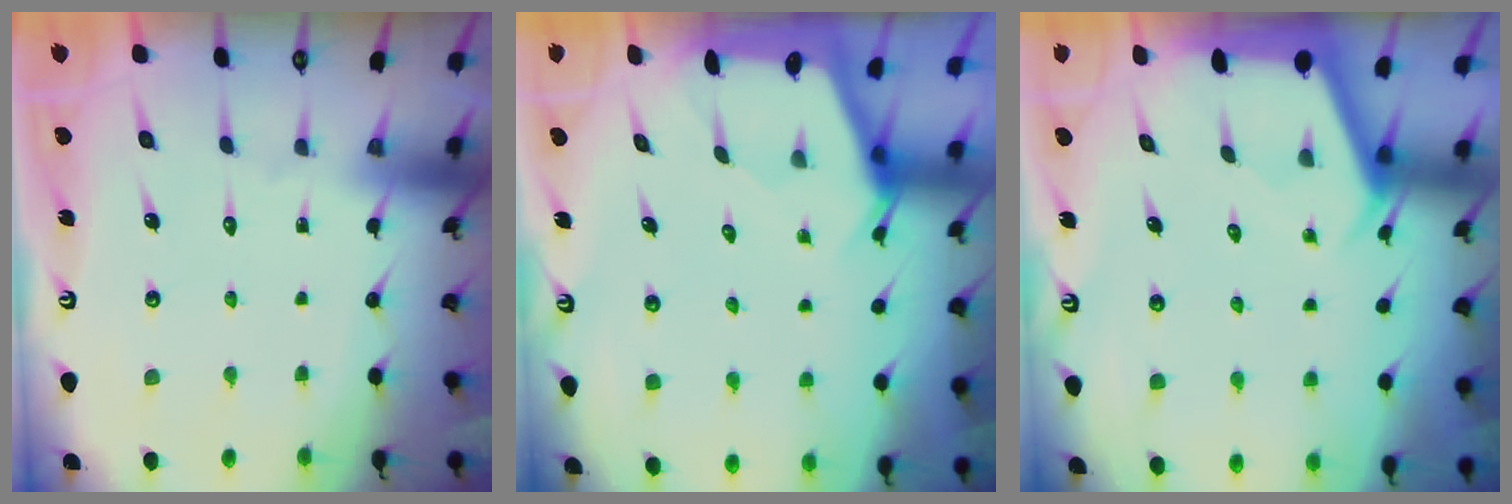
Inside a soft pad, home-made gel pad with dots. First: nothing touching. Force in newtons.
{"total": 2.3, "press": 2.3, "slide": 0.3}
{"total": 2.4, "press": 2.4, "slide": 0.3}